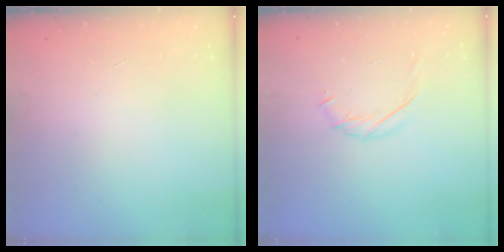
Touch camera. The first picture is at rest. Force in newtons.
{"total": 4.1, "press": 4.0, "slide": 1.1}